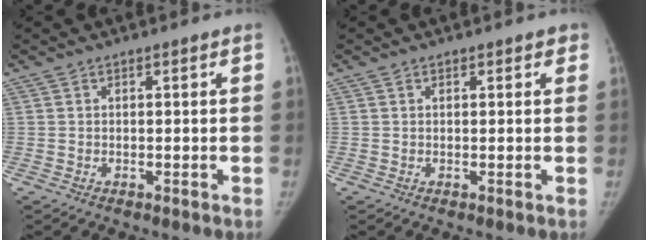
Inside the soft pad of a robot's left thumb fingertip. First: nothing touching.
{"total": 1.0, "force": [0.6, 0.7, 0.4], "torque": [0.010, -0.001, 0.003]}